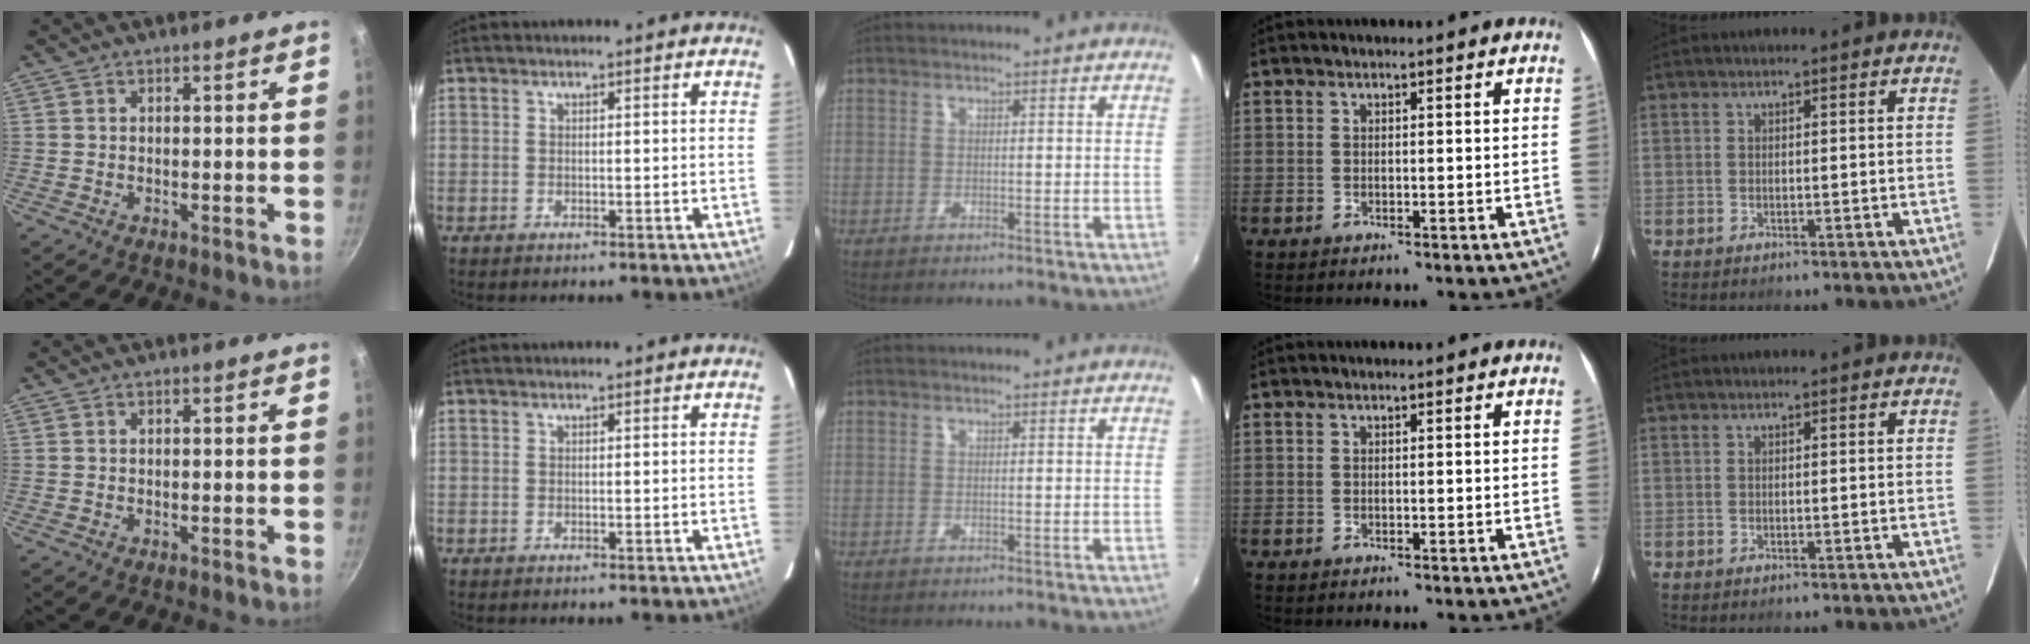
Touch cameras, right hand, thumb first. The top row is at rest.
{}